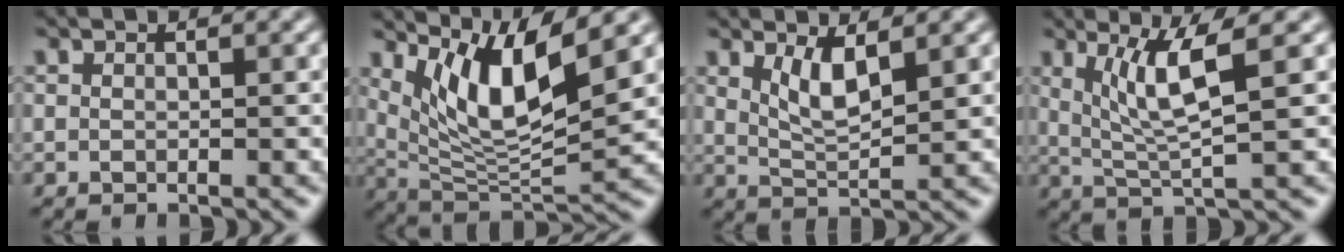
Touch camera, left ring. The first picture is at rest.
{"total": 7.9, "force": [4.0, 2.0, 6.4], "torque": [-0.115, -0.013, 0.079]}
{"total": 3.0, "force": [1.5, 0.8, 2.5], "torque": [-0.050, -0.010, 0.033]}
{"total": 4.9, "force": [1.7, 0.6, 4.5], "torque": [-0.093, -0.005, 0.040]}